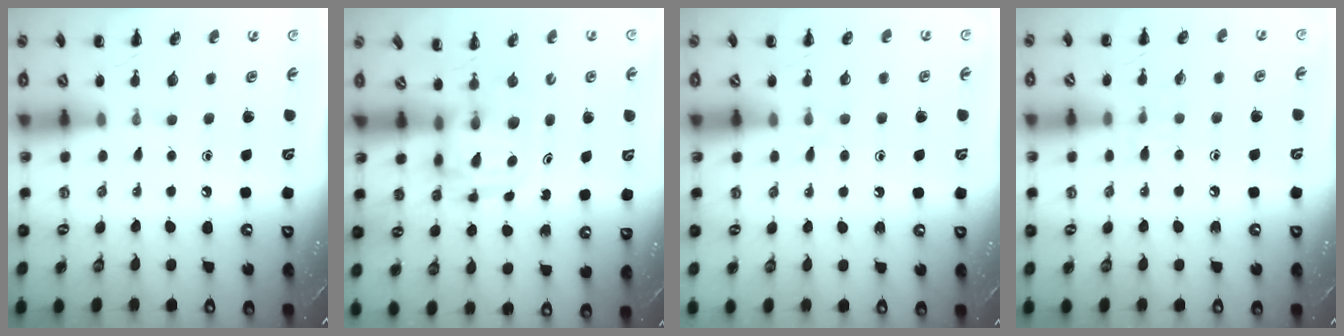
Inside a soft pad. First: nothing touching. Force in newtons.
{"total": 3.0, "press": 3.0, "slide": 0.3}
{"total": 3.0, "press": 2.8, "slide": 1.1}
{"total": 6.2, "press": 6.1, "slide": 1.3}